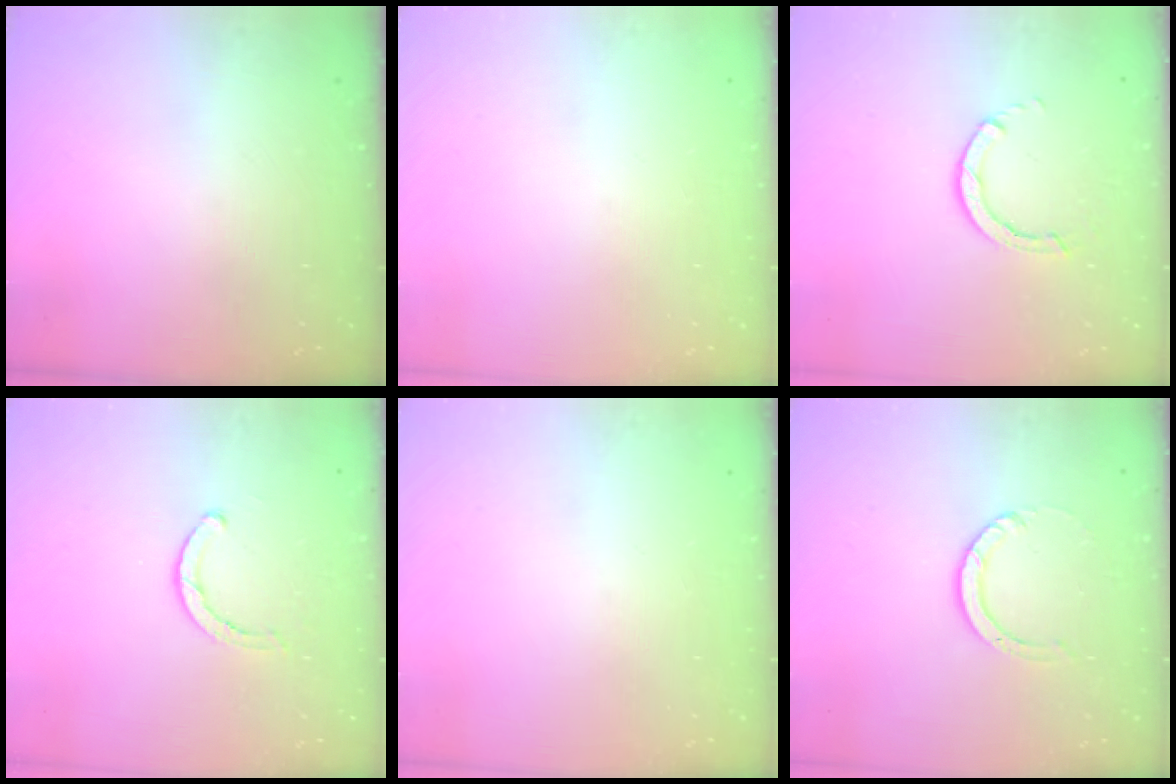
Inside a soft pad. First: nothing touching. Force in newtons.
{"total": 0.0}
{"total": 2.8, "press": 2.8, "slide": 0.3}
{"total": 2.8, "press": 2.8, "slide": 0.2}
{"total": 0.0}
{"total": 3.2, "press": 3.2, "slide": 0.3}